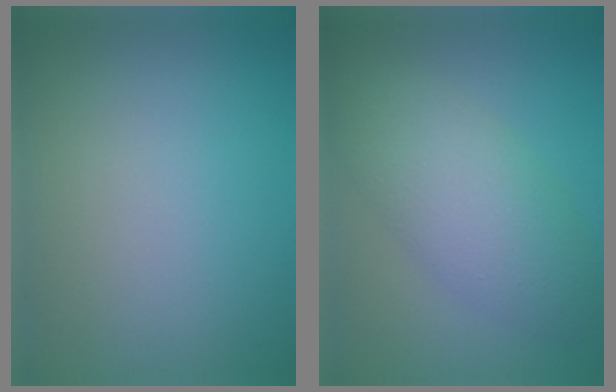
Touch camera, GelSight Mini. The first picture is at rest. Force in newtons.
{"total": 5.5, "press": 5.5, "slide": 0.3}